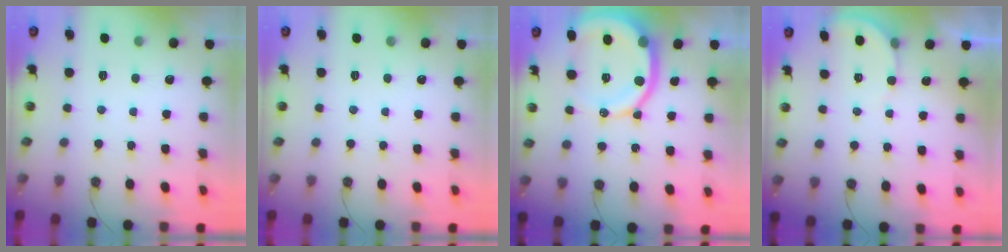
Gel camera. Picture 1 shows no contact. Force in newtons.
{"total": 0.0}
{"total": 15.0, "press": 14.8, "slide": 2.0}
{"total": 2.7, "press": 2.7, "slide": 0.1}